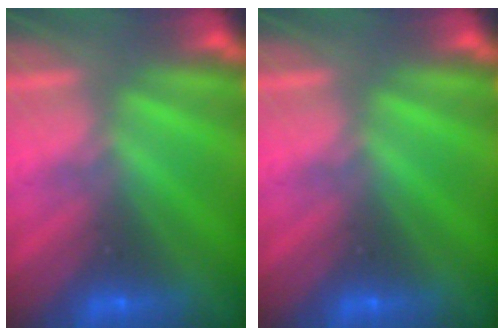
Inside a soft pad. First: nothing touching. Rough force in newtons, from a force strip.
{"total": 0.0}